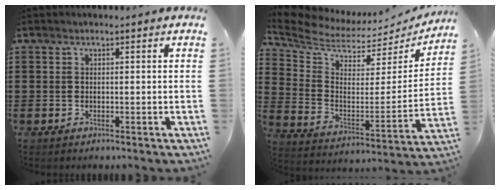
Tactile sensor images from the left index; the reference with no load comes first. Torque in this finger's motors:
{"motor_torque": [2.14, 0.00, 0.12, 0.01]}